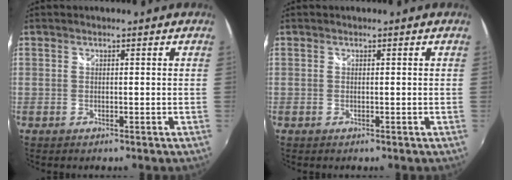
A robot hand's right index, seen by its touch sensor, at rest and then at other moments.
{"total": 0.0}